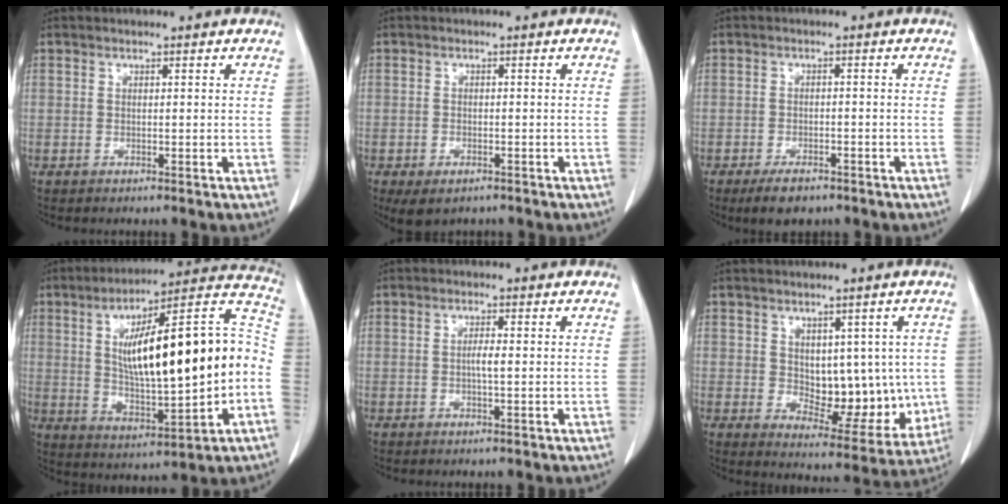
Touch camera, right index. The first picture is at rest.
{"total": 4.1, "force": [-2.6, 2.1, 2.3], "torque": [-0.040, -0.007, -0.034]}
{"total": 4.4, "force": [-3.2, 1.8, 2.5], "torque": [-0.042, -0.002, -0.046]}
{"total": 24.0, "force": [0.1, 4.8, 23.5], "torque": [-0.350, 0.037, 0.010]}
{"total": 1.7, "force": [-0.1, 0.1, 1.7], "torque": [-0.032, 0.001, -0.002]}
{"total": 10.5, "force": [0.6, 6.2, 8.5], "torque": [-0.095, 0.001, 0.030]}